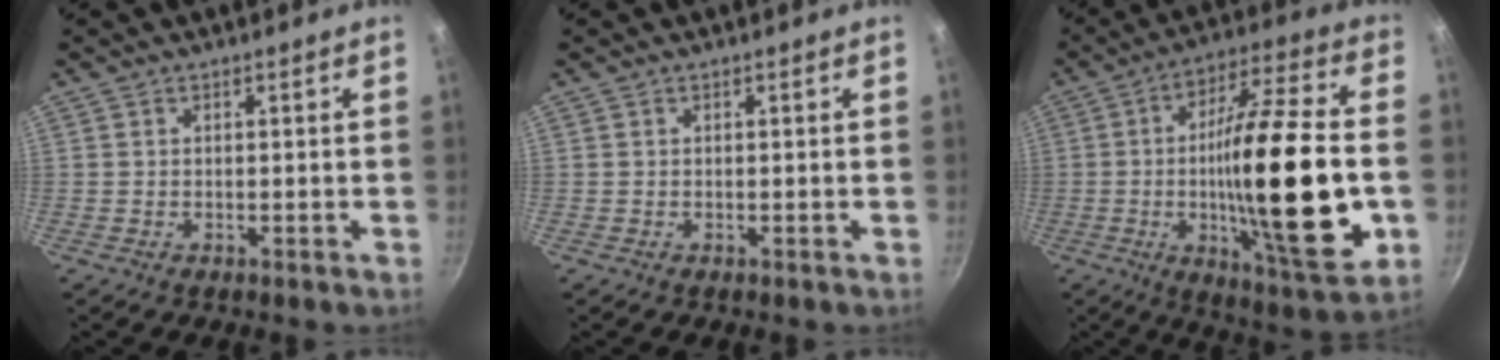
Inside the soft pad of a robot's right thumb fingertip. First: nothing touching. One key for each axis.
{"total": 0.0}
{"total": 26.6, "fx": -3.9, "fy": 6.0, "fz": 25.6, "tx": -0.420, "ty": 0.013, "tz": -0.061}